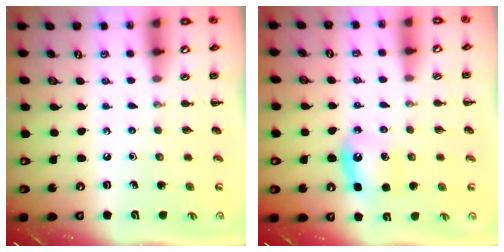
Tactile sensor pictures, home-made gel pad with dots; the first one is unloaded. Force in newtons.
{"total": 6.8, "press": 6.6, "slide": 1.8}